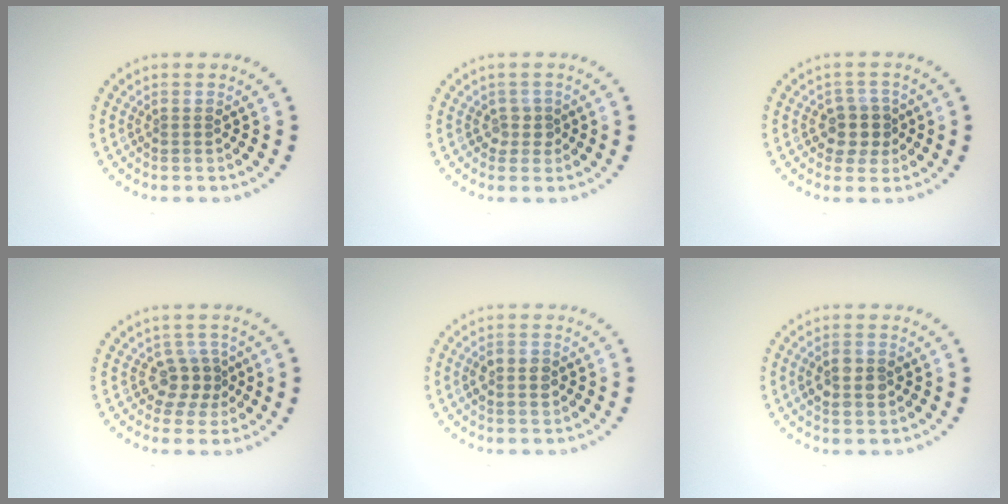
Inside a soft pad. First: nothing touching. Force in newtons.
{"total": 1.3, "press": 1.1, "slide": 0.8}
{"total": 2.7, "press": 2.4, "slide": 1.2}
{"total": 2.6, "press": 2.1, "slide": 1.6}
{"total": 2.6, "press": 2.6, "slide": 0.2}
{"total": 2.8, "press": 2.8, "slide": 0.2}